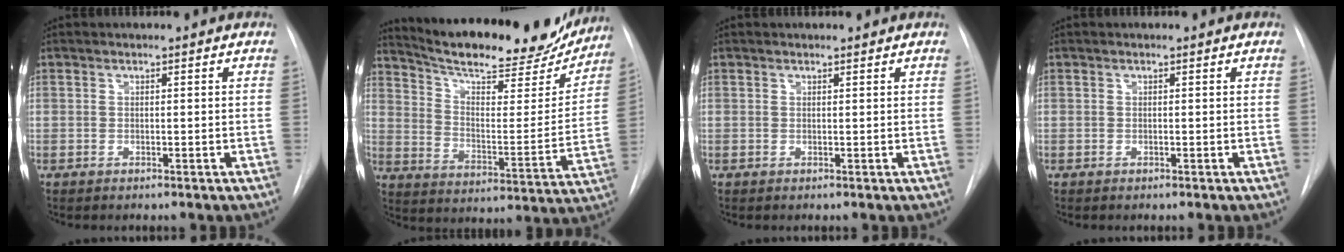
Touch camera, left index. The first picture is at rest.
{"total": 24.7, "force": [21.8, 5.3, 10.3], "torque": [-0.161, -0.027, 0.301]}
{"total": 1.2, "force": [1.2, 0.2, 0.2], "torque": [-0.009, 0.011, 0.016]}
{"total": 0.0}